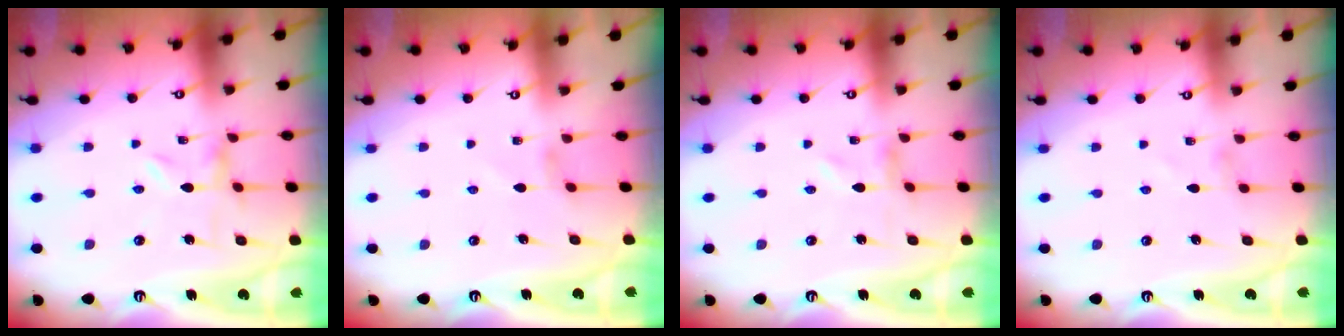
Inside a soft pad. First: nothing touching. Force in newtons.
{"total": 1.2, "press": 1.1, "slide": 0.4}
{"total": 0.0}
{"total": 0.8, "press": 0.8, "slide": 0.1}